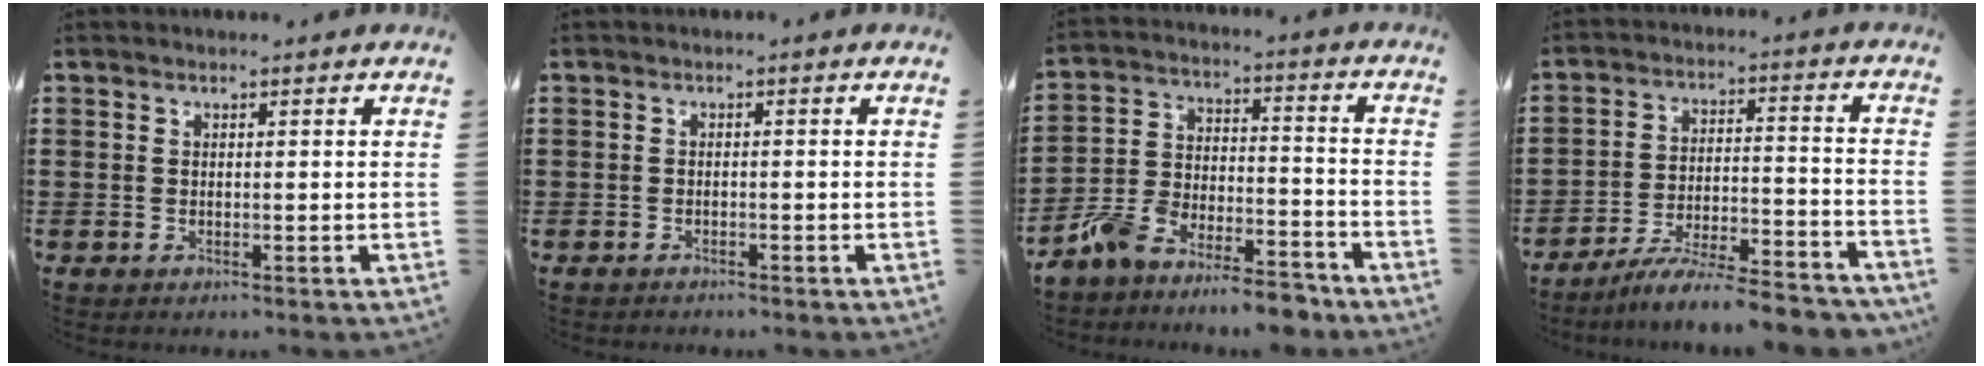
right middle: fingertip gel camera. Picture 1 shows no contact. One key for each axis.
{"total": 0.9, "fx": -0.8, "fy": 0.3, "fz": -0.2, "tx": 0.002, "ty": 0.004, "tz": -0.020}
{"total": 8.2, "fx": -8.0, "fy": 0.8, "fz": 1.7, "tx": -0.040, "ty": 0.013, "tz": -0.161}
{"total": 7.5, "fx": -7.1, "fy": -0.1, "fz": 2.4, "tx": -0.040, "ty": 0.000, "tz": -0.137}